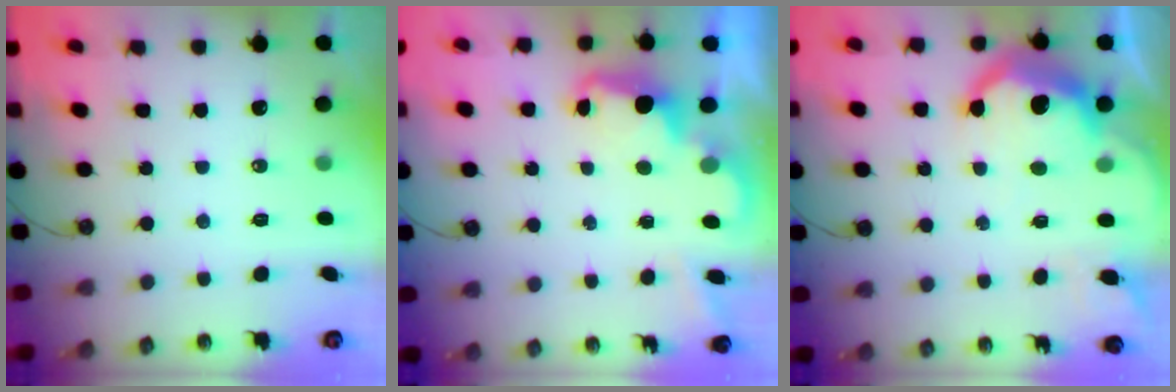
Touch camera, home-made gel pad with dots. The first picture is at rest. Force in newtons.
{"total": 2.4, "press": 2.3, "slide": 0.5}
{"total": 13.9, "press": 13.9, "slide": 0.7}